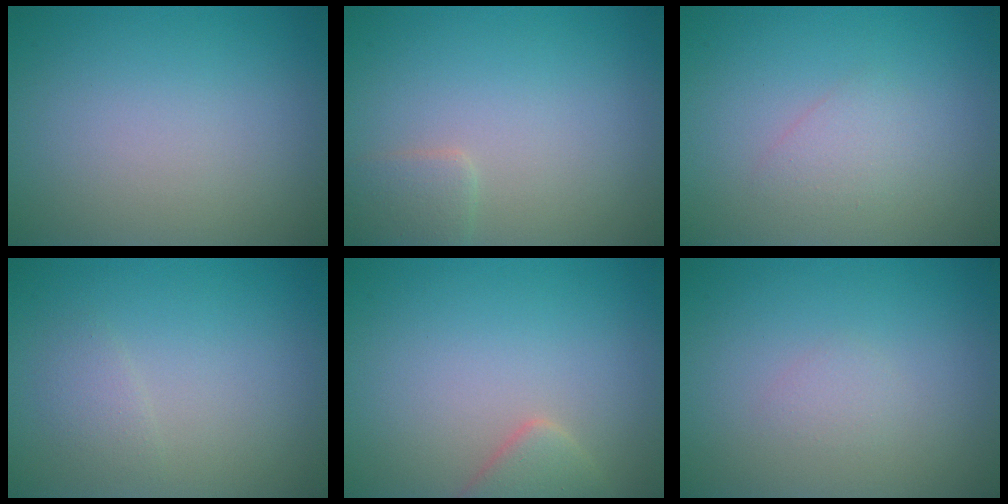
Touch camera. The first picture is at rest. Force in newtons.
{"total": 1.6, "press": 1.6, "slide": 0.1}
{"total": 1.4, "press": 1.4, "slide": 0.2}
{"total": 1.2, "press": 1.2, "slide": 0.0}
{"total": 2.3, "press": 2.3, "slide": 0.2}
{"total": 0.7, "press": 0.7, "slide": 0.0}